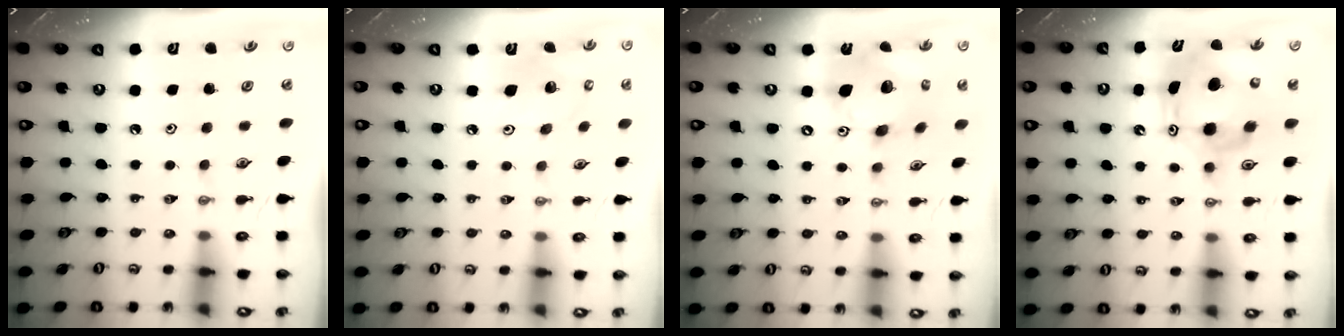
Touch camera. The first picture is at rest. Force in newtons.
{"total": 9.3, "press": 9.2, "slide": 1.6}
{"total": 15.7, "press": 15.6, "slide": 2.3}
{"total": 12.5, "press": 12.4, "slide": 1.2}